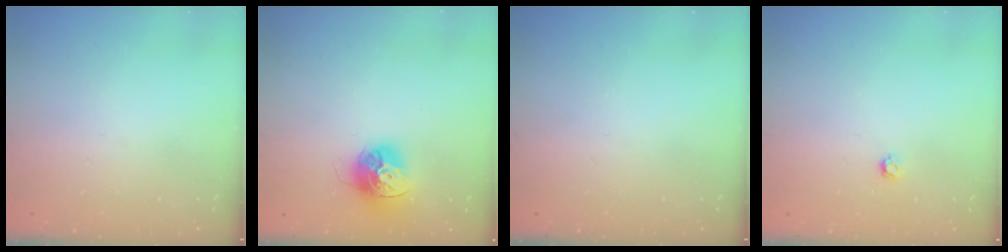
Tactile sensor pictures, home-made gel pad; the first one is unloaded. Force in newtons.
{"total": 15.0, "press": 14.9, "slide": 1.3}
{"total": 0.0}
{"total": 3.2, "press": 3.2, "slide": 0.5}